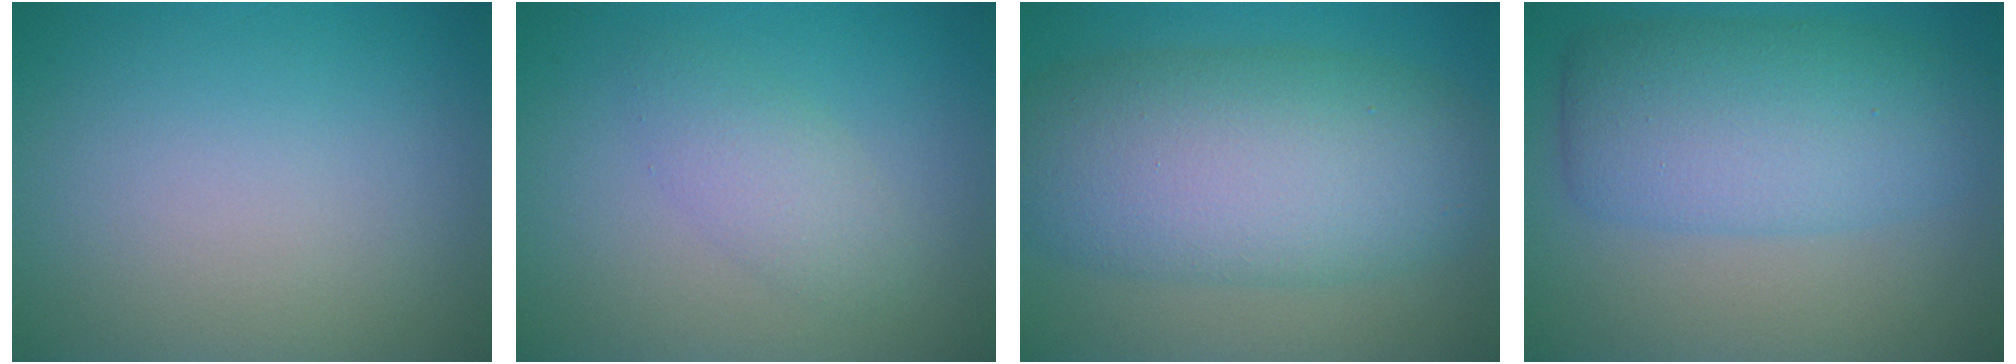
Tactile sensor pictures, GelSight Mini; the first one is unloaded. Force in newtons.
{"total": 2.5, "press": 2.5, "slide": 0.1}
{"total": 10.5, "press": 10.5, "slide": 0.2}
{"total": 7.1, "press": 7.1, "slide": 0.2}